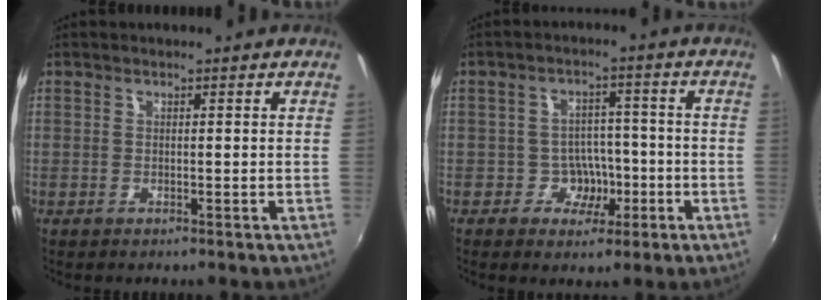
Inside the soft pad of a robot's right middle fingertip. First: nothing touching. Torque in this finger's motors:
{"motor_torque": [-0.10, -0.16, 0.03, 0.00]}